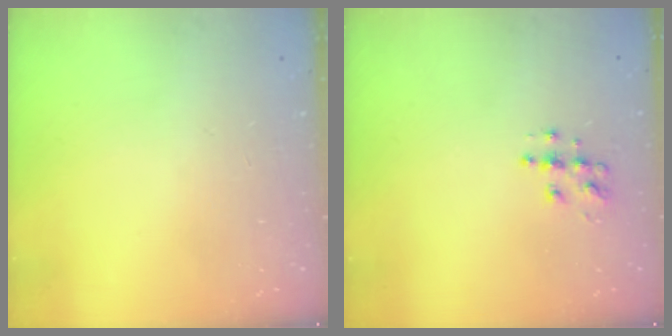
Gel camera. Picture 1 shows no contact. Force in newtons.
{"total": 7.5, "press": 7.5, "slide": 0.3}